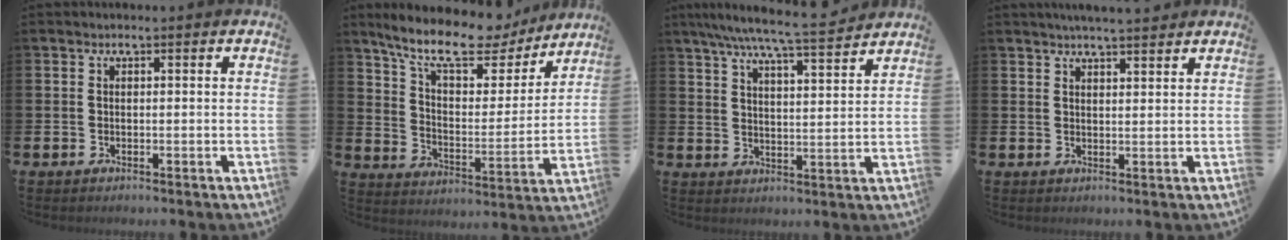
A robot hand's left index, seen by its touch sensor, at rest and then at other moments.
{"total": 12.2, "force": [10.3, 3.7, 5.3], "torque": [-0.136, -0.062, 0.178]}
{"total": 7.4, "force": [6.9, 0.0, 2.9], "torque": [-0.075, -0.041, 0.119]}
{"total": 3.6, "force": [3.5, 0.0, 0.9], "torque": [-0.024, -0.012, 0.064]}